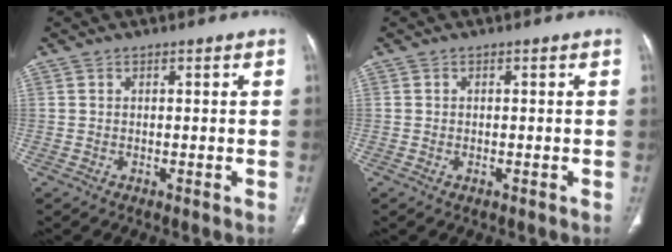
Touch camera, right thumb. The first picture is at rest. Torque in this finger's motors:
{"motor_torque": [-0.65, 0.38, -0.30, 0.07, -0.03]}